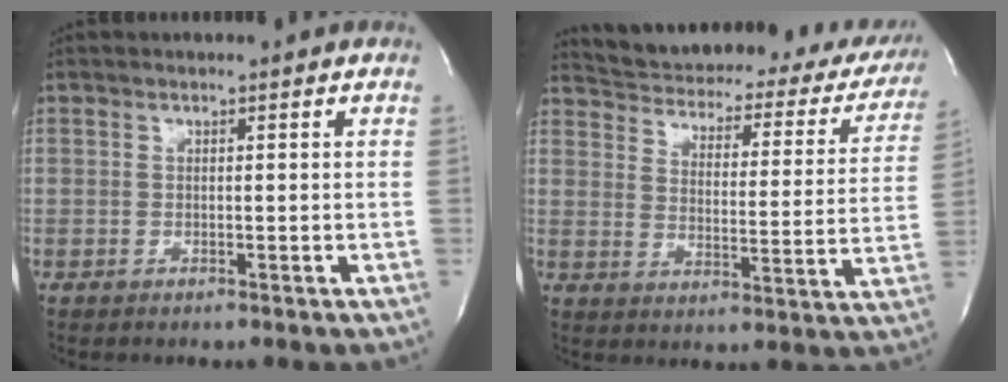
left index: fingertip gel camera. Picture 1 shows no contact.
{"total": 26.9, "force": [24.1, 7.7, 9.4], "torque": [-0.142, -0.050, 0.285]}